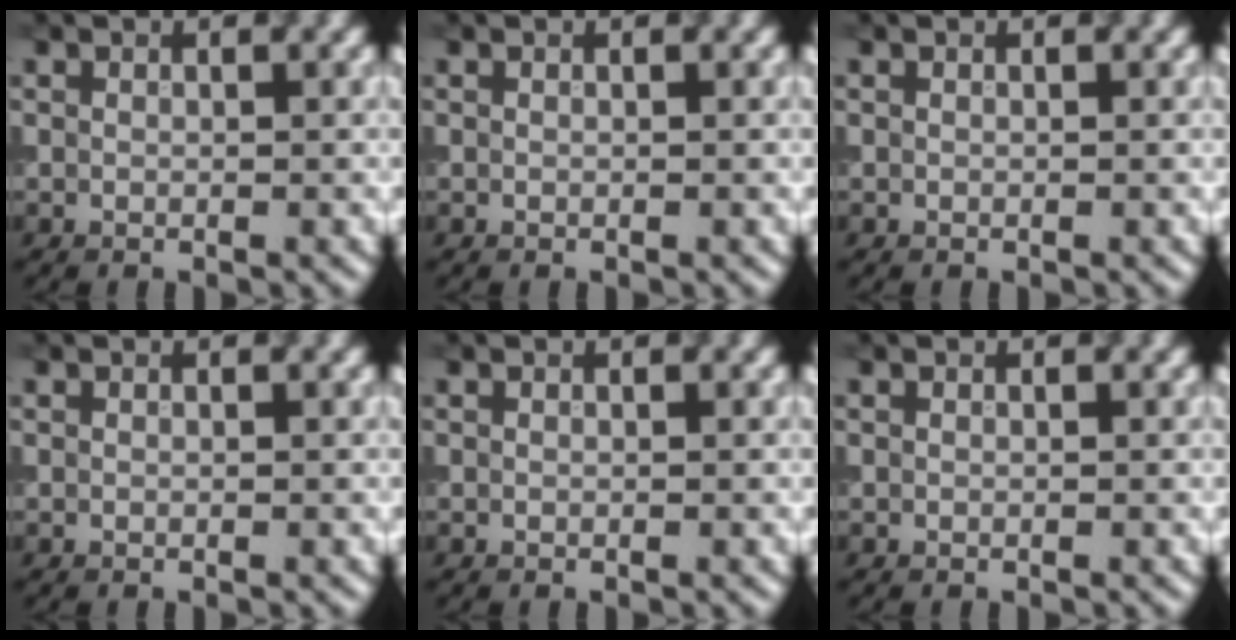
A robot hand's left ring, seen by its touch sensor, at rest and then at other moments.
{"total": 0.0}
{"total": 0.0}
{"total": 0.0}
{"total": 0.0}
{"total": 0.0}